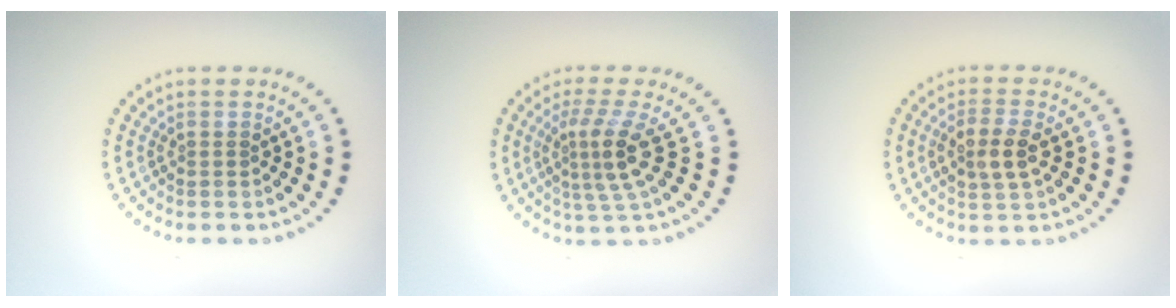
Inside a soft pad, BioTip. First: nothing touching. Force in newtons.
{"total": 3.6, "press": 2.6, "slide": 2.5}
{"total": 2.7, "press": 2.7, "slide": 0.6}